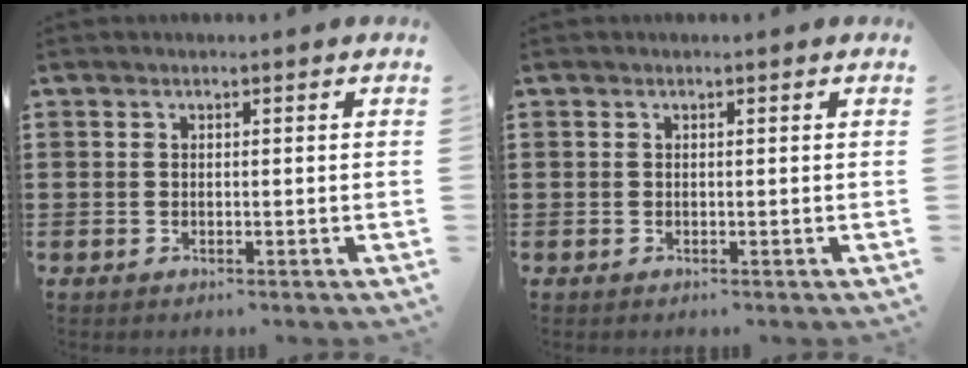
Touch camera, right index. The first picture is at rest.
{"total": 0.0}